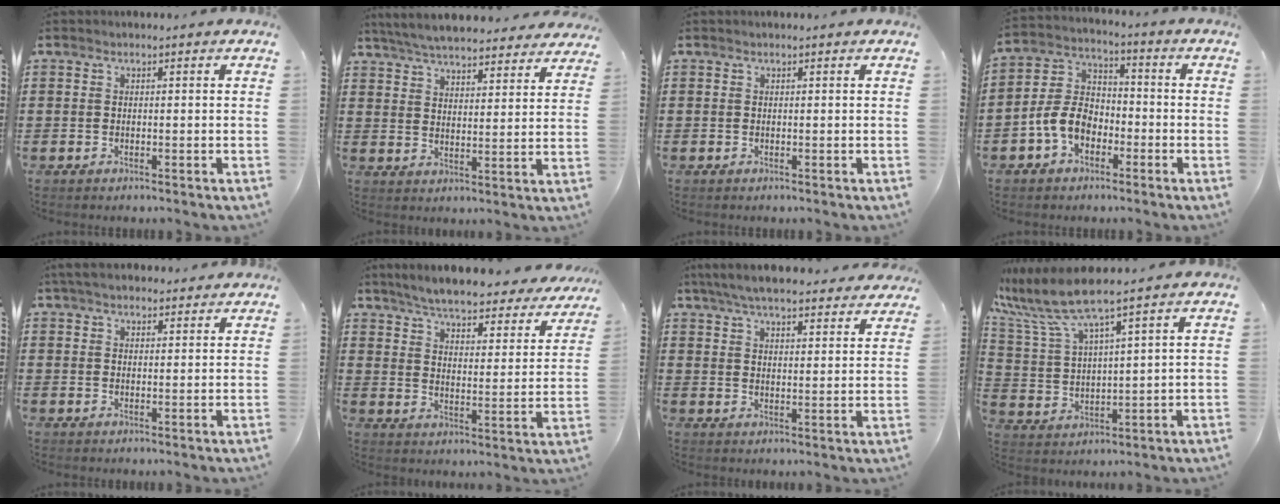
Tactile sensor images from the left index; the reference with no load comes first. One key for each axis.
{"total": 6.2, "fx": 6.0, "fy": 0.3, "fz": 1.6, "tx": -0.054, "ty": -0.025, "tz": 0.108}
{"total": 0.0}
{"total": 7.1, "fx": -3.4, "fy": 4.8, "fz": 4.0, "tx": -0.111, "ty": 0.008, "tz": -0.073}
{"total": 3.7, "fx": 3.3, "fy": 1.0, "fz": 1.3, "tx": -0.035, "ty": 0.000, "tz": 0.064}
{"total": 5.5, "fx": 5.3, "fy": 0.0, "fz": 1.4, "tx": -0.054, "ty": -0.038, "tz": 0.088}
{"total": 6.6, "fx": 6.2, "fy": 0.7, "fz": 2.2, "tx": -0.064, "ty": -0.021, "tz": 0.112}
{"total": 8.0, "fx": 6.7, "fy": 0.5, "fz": 4.3, "tx": -0.119, "ty": -0.035, "tz": 0.114}